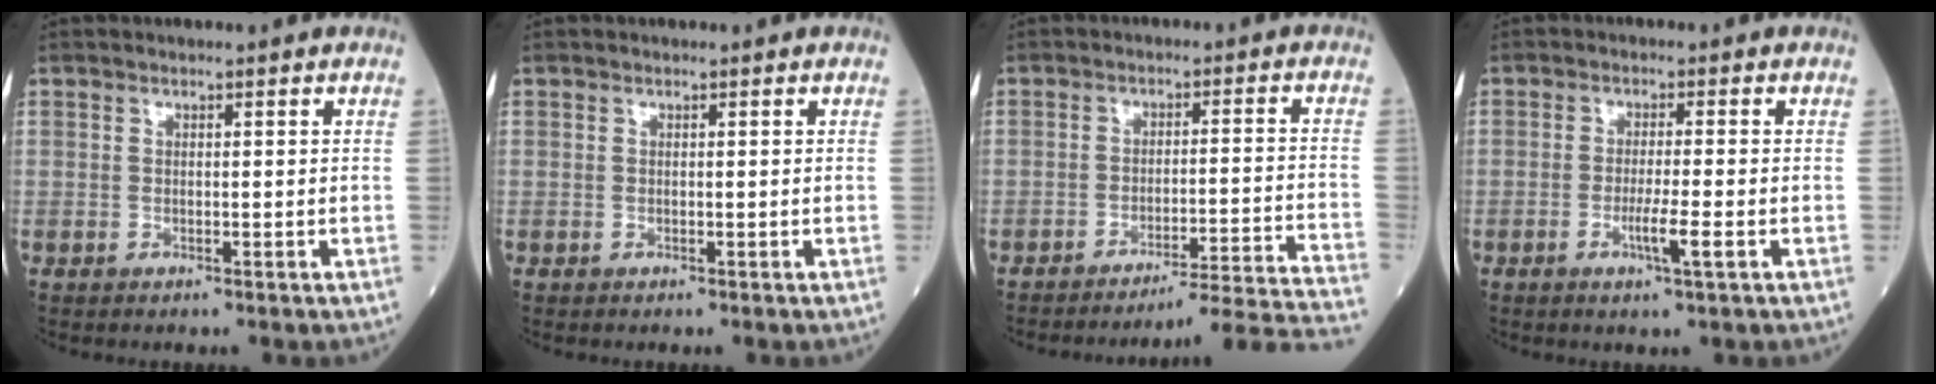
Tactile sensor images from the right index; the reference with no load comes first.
{"total": 0.0}
{"total": 16.9, "force": [-16.1, -3.9, 3.5], "torque": [0.001, -0.016, -0.209]}
{"total": 4.0, "force": [-1.4, -0.2, 3.7], "torque": [-0.068, -0.007, -0.027]}